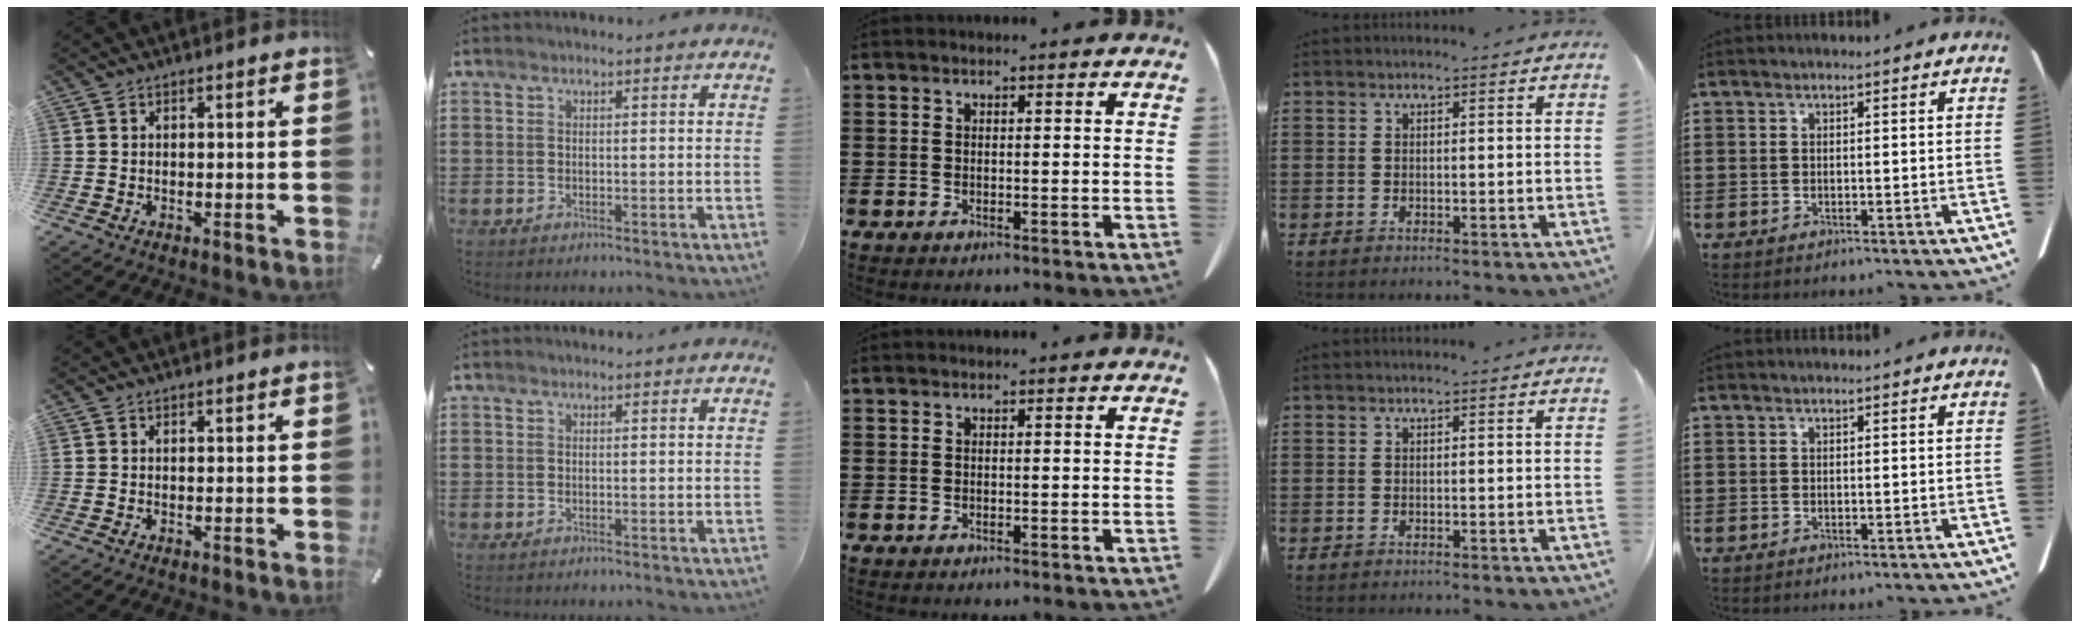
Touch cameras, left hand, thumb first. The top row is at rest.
{}